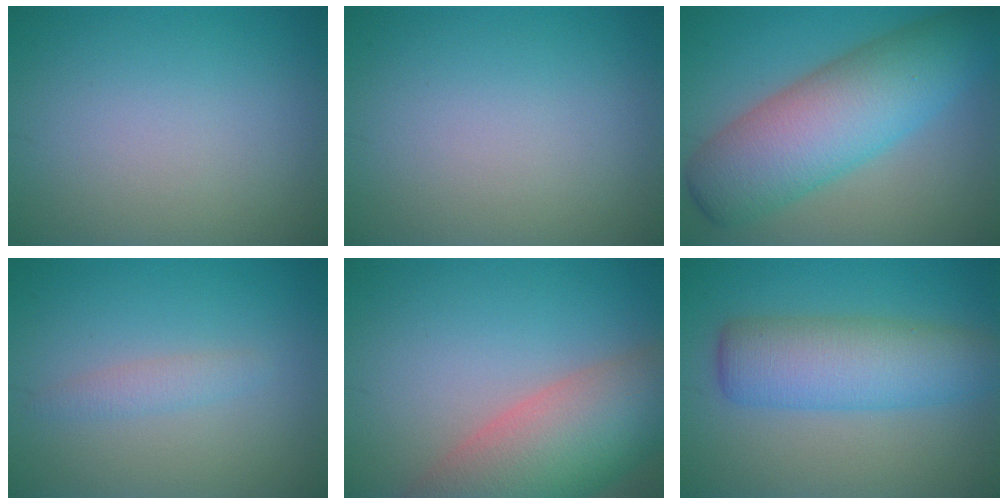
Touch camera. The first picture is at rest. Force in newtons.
{"total": 0.0}
{"total": 10.1, "press": 10.1, "slide": 0.3}
{"total": 1.4, "press": 1.4, "slide": 0.1}
{"total": 10.3, "press": 10.3, "slide": 1.0}
{"total": 6.7, "press": 6.7, "slide": 0.2}